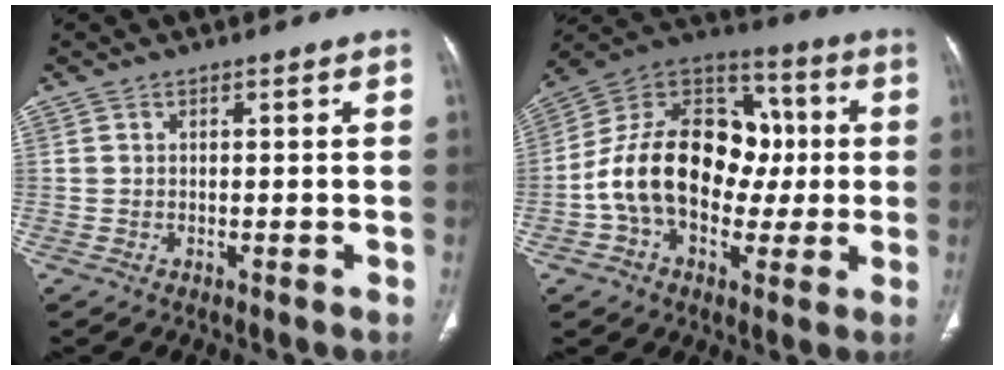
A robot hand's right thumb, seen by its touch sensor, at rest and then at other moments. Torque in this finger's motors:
{"motor_torque": [2.40, 2.61, 1.84, -0.93, 0.24]}